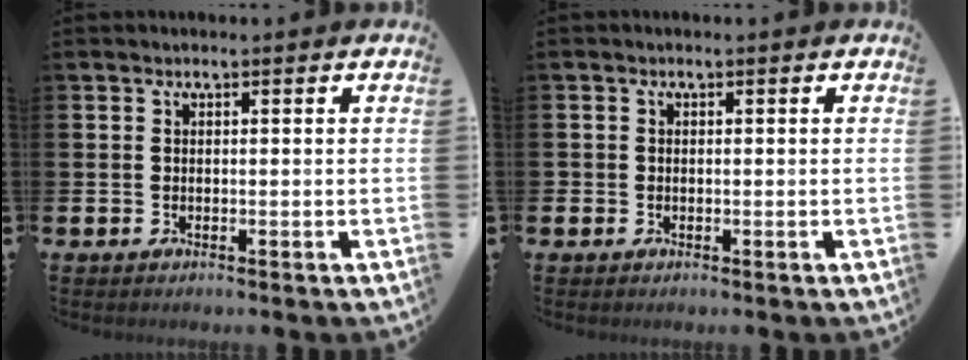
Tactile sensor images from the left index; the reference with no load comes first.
{"total": 0.6, "force": [-0.2, 0.6, 0.2], "torque": [-0.003, 0.004, -0.005]}